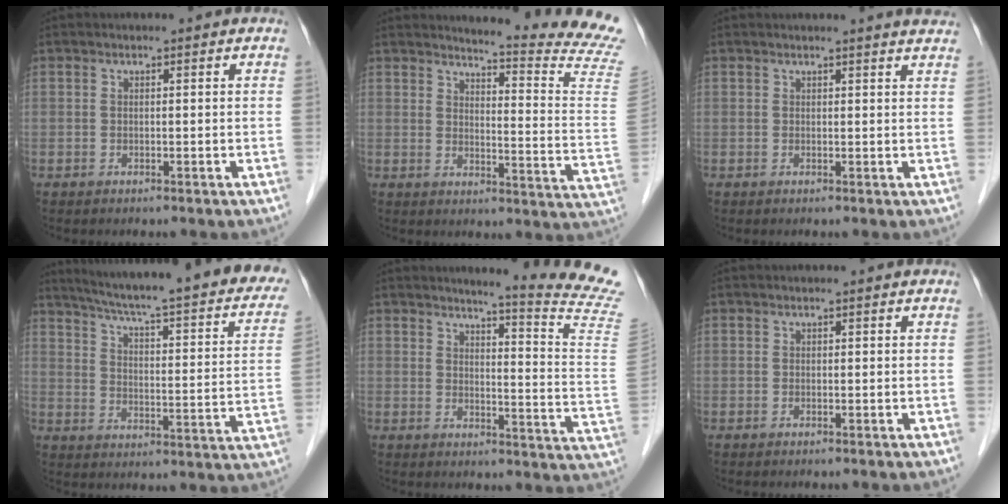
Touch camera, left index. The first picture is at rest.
{"total": 16.6, "force": [16.0, -2.8, 3.7], "torque": [-0.063, -0.158, 0.170]}
{"total": 5.4, "force": [5.2, -0.2, 1.4], "torque": [-0.016, -0.002, 0.037]}
{"total": 29.5, "force": [24.3, 3.5, 16.3], "torque": [-0.235, -0.042, 0.298]}
{"total": 15.8, "force": [14.7, -3.1, 5.0], "torque": [-0.077, -0.136, 0.156]}
{"total": 0.0}